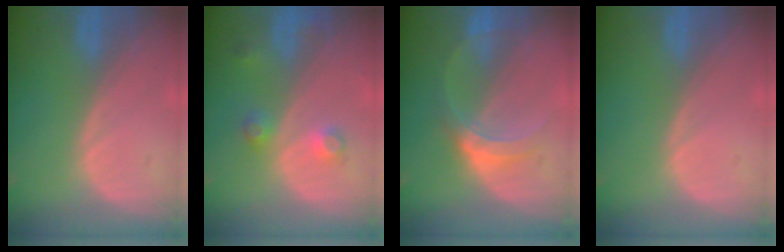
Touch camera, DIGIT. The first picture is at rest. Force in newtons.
{"total": 3.8, "press": 3.5, "slide": 1.4}
{"total": 5.1, "press": 4.9, "slide": 1.5}
{"total": 0.0}